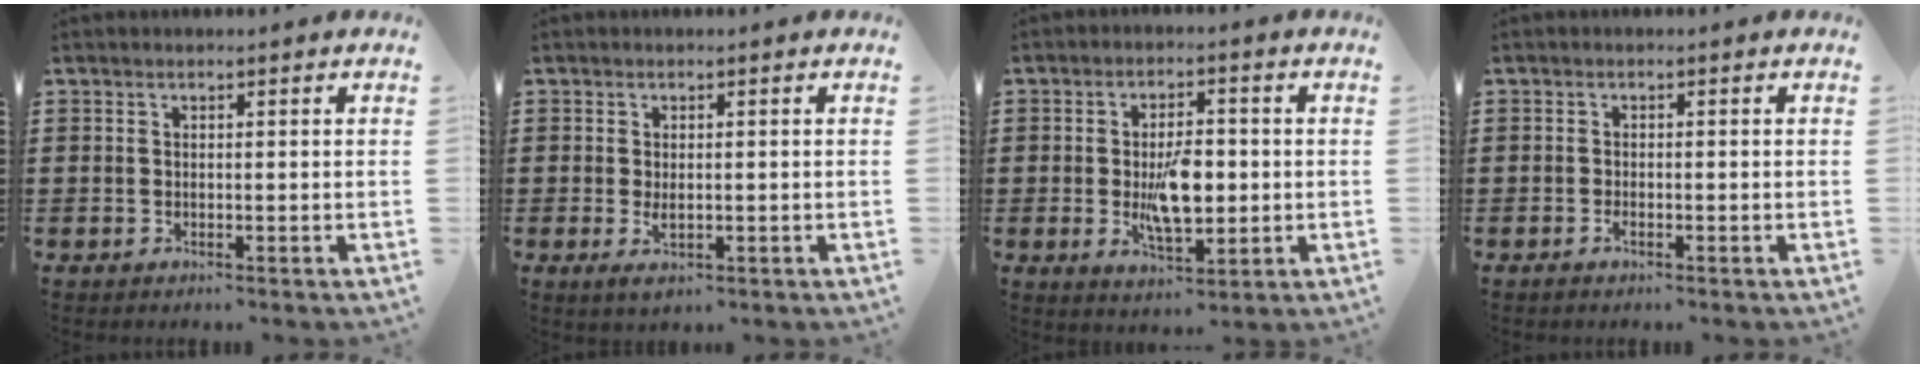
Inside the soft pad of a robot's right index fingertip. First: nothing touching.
{"total": 1.9, "force": [-0.2, 0.7, 1.7], "torque": [-0.034, -0.002, -0.003]}
{"total": 7.8, "force": [-0.6, 3.6, 6.9], "torque": [-0.119, -0.005, -0.016]}
{"total": 1.0, "force": [-0.7, 0.1, 0.7], "torque": [-0.015, -0.007, -0.012]}